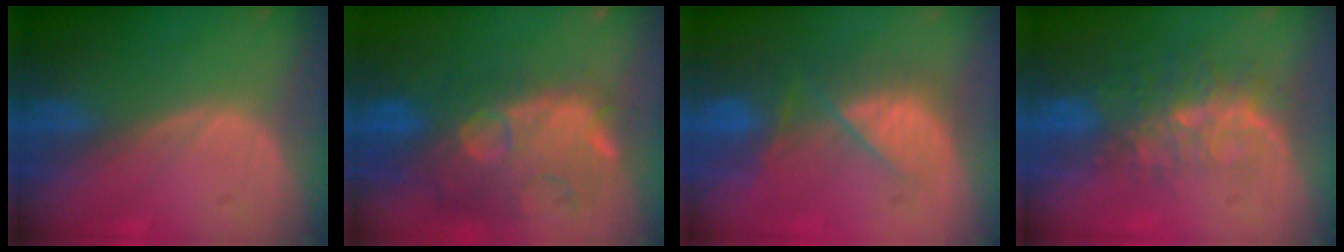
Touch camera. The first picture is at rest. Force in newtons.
{"total": 12.5, "press": 11.2, "slide": 5.4}
{"total": 7.1, "press": 6.7, "slide": 2.4}
{"total": 8.2, "press": 6.8, "slide": 4.6}